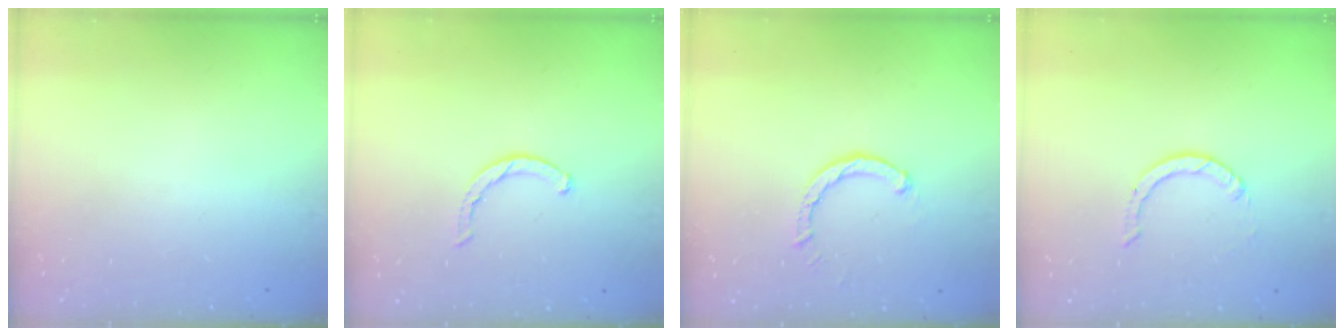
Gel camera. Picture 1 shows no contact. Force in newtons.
{"total": 1.8, "press": 1.8, "slide": 0.3}
{"total": 2.6, "press": 2.6, "slide": 0.3}
{"total": 0.9, "press": 0.9, "slide": 0.1}